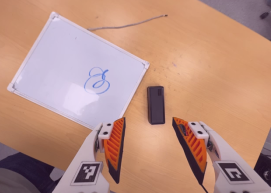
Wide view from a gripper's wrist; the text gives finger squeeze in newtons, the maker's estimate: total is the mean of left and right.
{"total": 0.0}